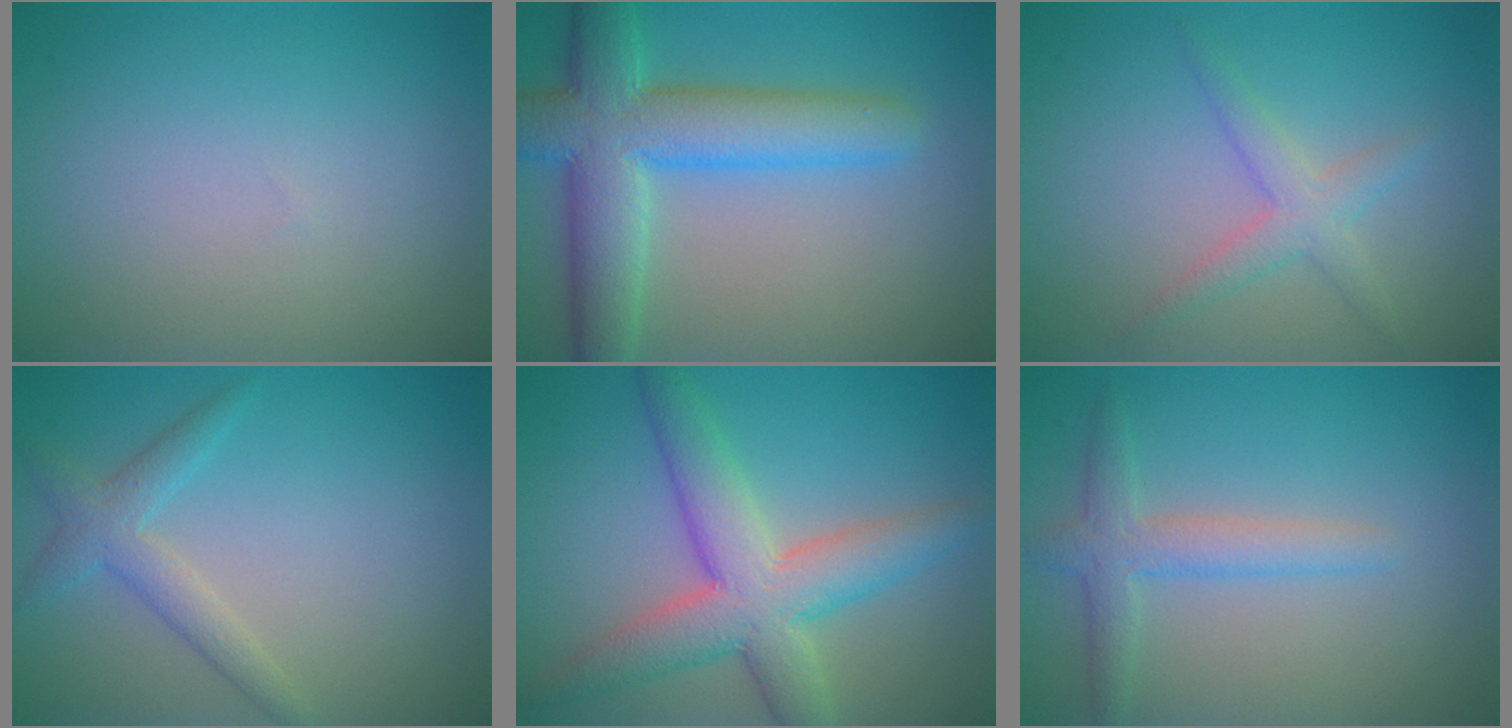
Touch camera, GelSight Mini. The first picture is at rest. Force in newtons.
{"total": 8.3, "press": 8.3, "slide": 0.2}
{"total": 2.4, "press": 2.4, "slide": 0.0}
{"total": 2.6, "press": 2.6, "slide": 0.2}
{"total": 6.9, "press": 6.9, "slide": 0.4}
{"total": 2.8, "press": 2.8, "slide": 0.1}